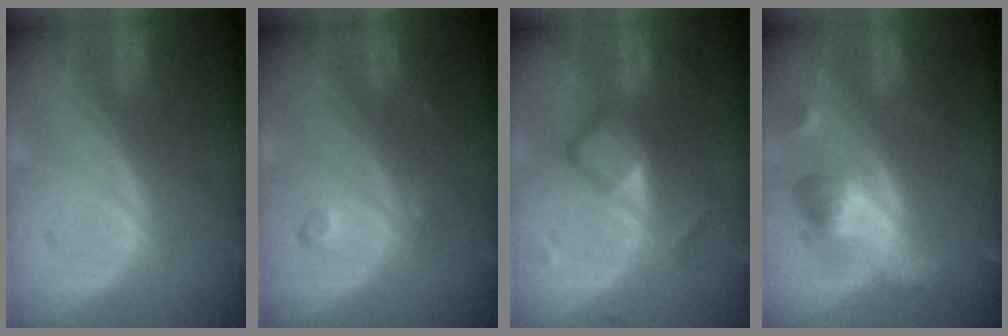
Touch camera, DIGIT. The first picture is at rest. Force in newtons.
{"total": 2.5, "press": 2.1, "slide": 1.3}
{"total": 5.3, "press": 5.3, "slide": 0.1}
{"total": 6.3, "press": 5.7, "slide": 2.6}